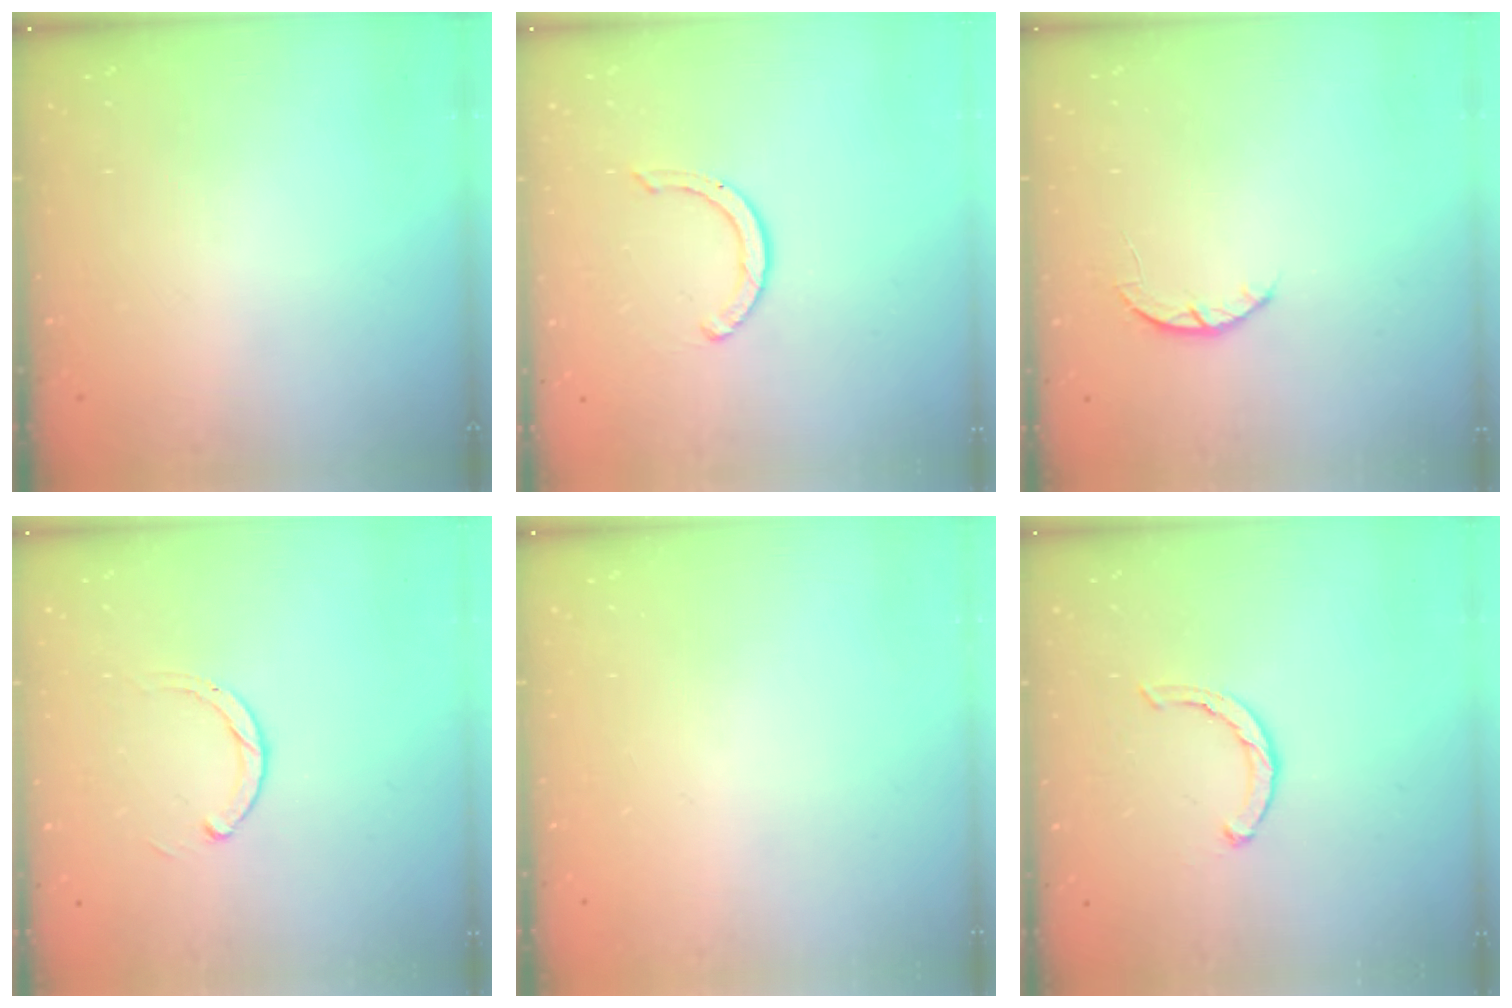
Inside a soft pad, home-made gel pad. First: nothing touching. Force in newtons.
{"total": 4.2, "press": 4.2, "slide": 0.3}
{"total": 2.6, "press": 2.5, "slide": 0.4}
{"total": 2.5, "press": 2.5, "slide": 0.3}
{"total": 0.0}
{"total": 2.7, "press": 2.7, "slide": 0.4}